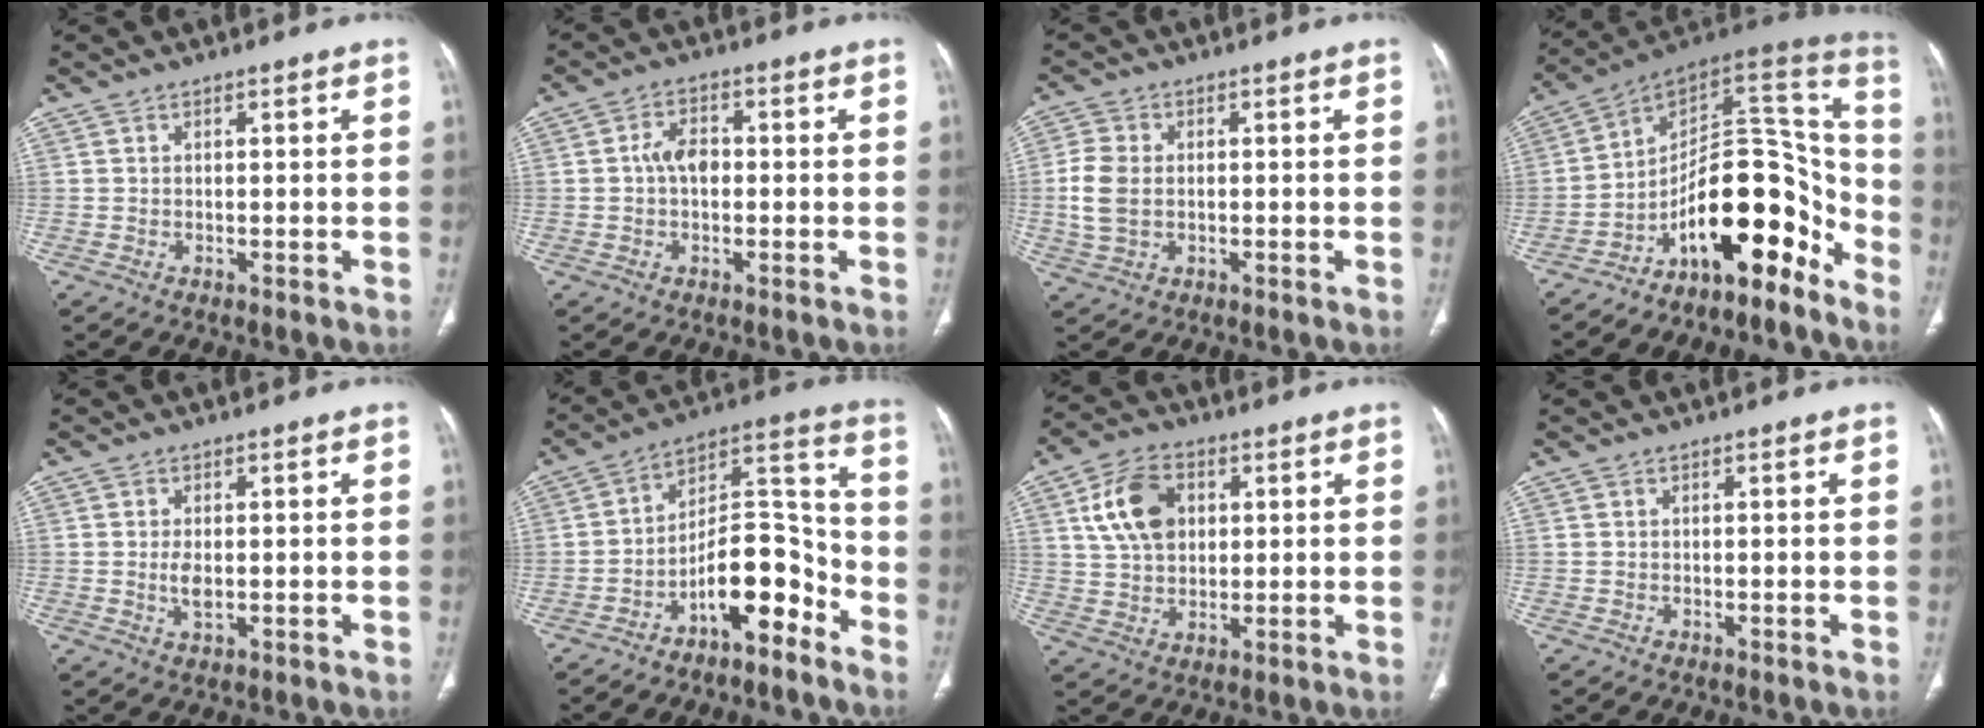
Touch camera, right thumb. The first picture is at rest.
{"total": 4.6, "force": [0.0, 3.1, 3.4], "torque": [-0.048, 0.014, -0.009]}
{"total": 6.5, "force": [-0.3, 4.6, 4.6], "torque": [-0.108, 0.004, -0.004]}
{"total": 18.9, "force": [-11.4, 8.2, 12.6], "torque": [-0.136, 0.144, -0.188]}
{"total": 2.9, "force": [-0.1, 1.5, 2.5], "torque": [-0.053, -0.006, -0.002]}
{"total": 13.3, "force": [-7.4, 5.7, 9.4], "torque": [-0.128, 0.088, -0.125]}
{"total": 10.9, "force": [3.2, 7.6, 7.1], "torque": [-0.113, 0.000, 0.059]}
{"total": 0.0}